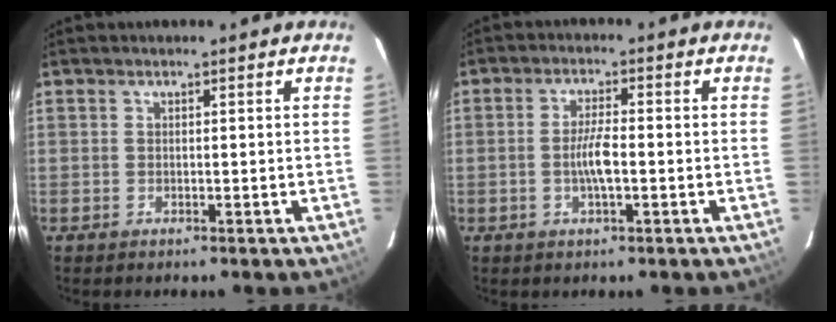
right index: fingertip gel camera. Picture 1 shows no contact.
{"total": 4.7, "force": [-1.1, 1.0, 4.5], "torque": [-0.086, 0.001, -0.019]}